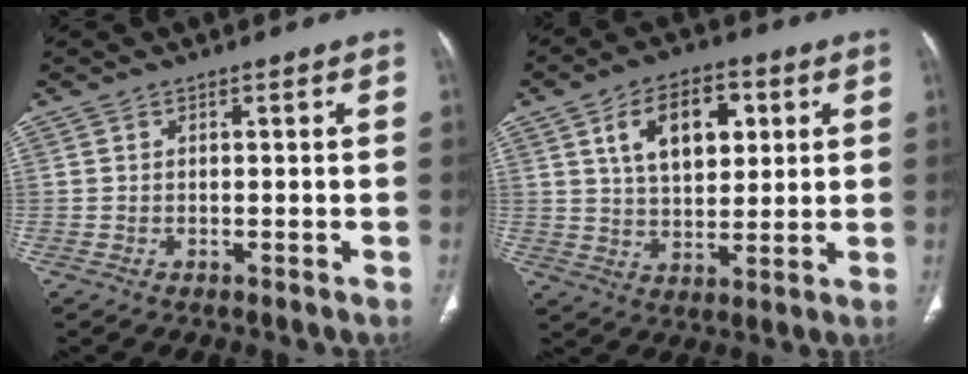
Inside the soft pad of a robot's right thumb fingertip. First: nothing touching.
{"total": 12.5, "force": [4.2, 7.5, 9.1], "torque": [-0.115, -0.006, 0.071]}